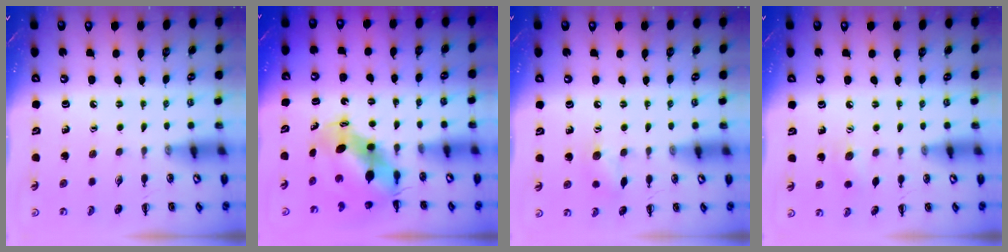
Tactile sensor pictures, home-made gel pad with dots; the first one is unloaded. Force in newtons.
{"total": 7.9, "press": 7.7, "slide": 1.7}
{"total": 6.2, "press": 6.1, "slide": 0.9}
{"total": 6.1, "press": 6.0, "slide": 1.2}